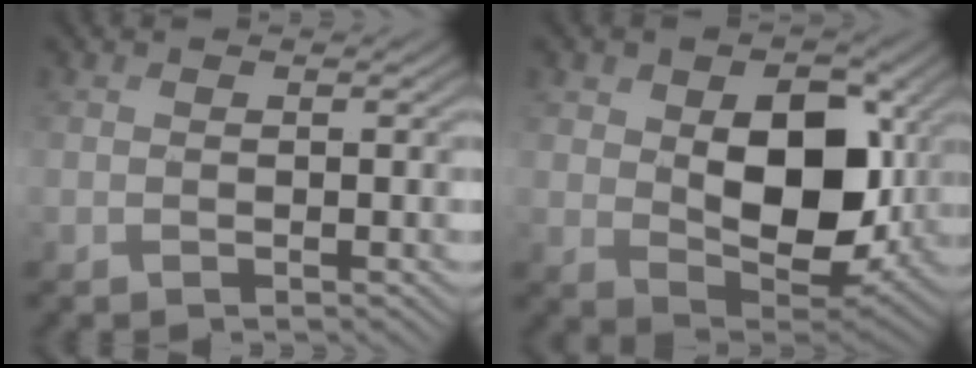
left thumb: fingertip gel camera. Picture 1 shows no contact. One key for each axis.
{"total": 12.2, "fx": 1.4, "fy": 8.0, "fz": 9.2, "tx": -0.169, "ty": -0.018, "tz": 0.033}